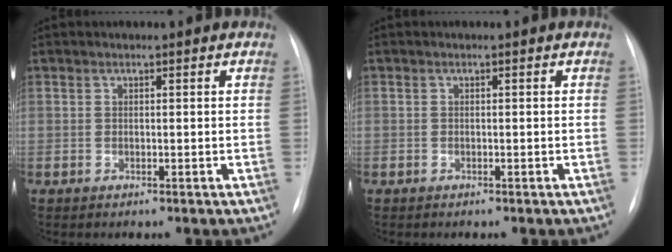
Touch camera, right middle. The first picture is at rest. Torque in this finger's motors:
{"motor_torque": [1.06, -1.08, 0.65, 0.01]}